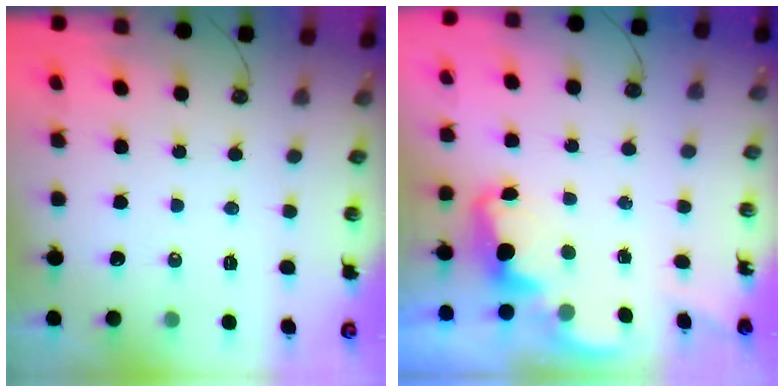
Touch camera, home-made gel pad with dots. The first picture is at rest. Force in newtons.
{"total": 2.4, "press": 2.3, "slide": 0.7}